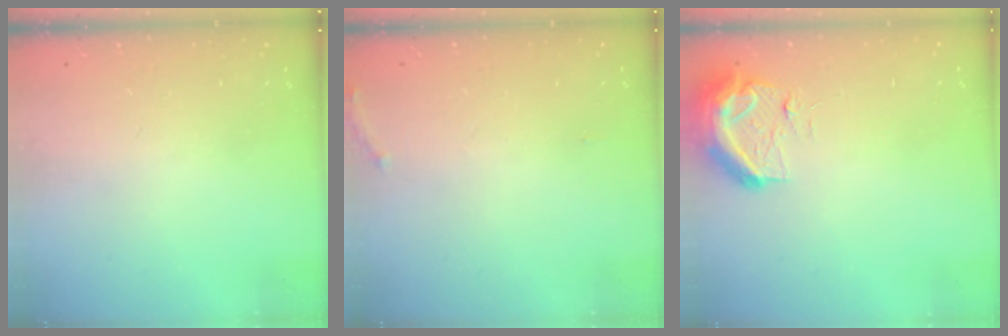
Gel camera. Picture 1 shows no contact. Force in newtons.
{"total": 5.2, "press": 4.9, "slide": 1.8}
{"total": 14.4, "press": 11.8, "slide": 8.4}